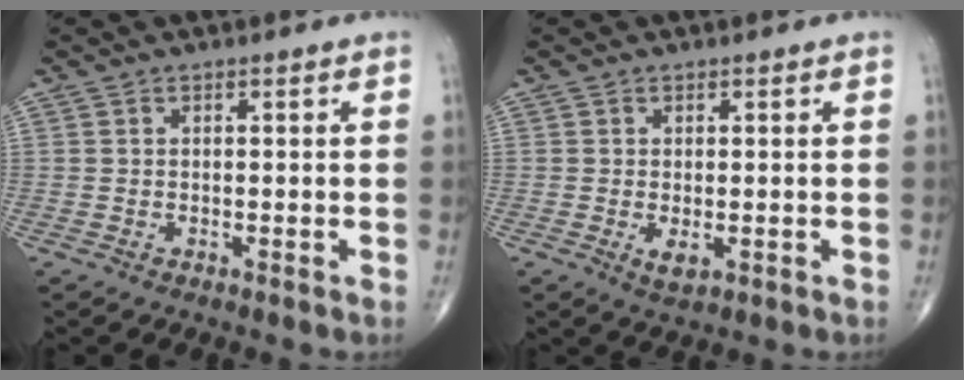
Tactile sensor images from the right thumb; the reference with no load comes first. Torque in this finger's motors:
{"motor_torque": [0.05, -0.09, 0.15, 0.18, 0.03]}